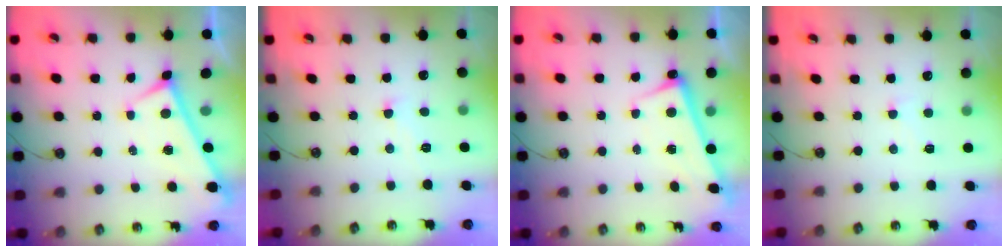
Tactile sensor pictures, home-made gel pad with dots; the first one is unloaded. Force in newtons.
{"total": 1.2, "press": 1.1, "slide": 0.5}
{"total": 2.7, "press": 2.7, "slide": 0.5}
{"total": 1.0, "press": 0.8, "slide": 0.5}